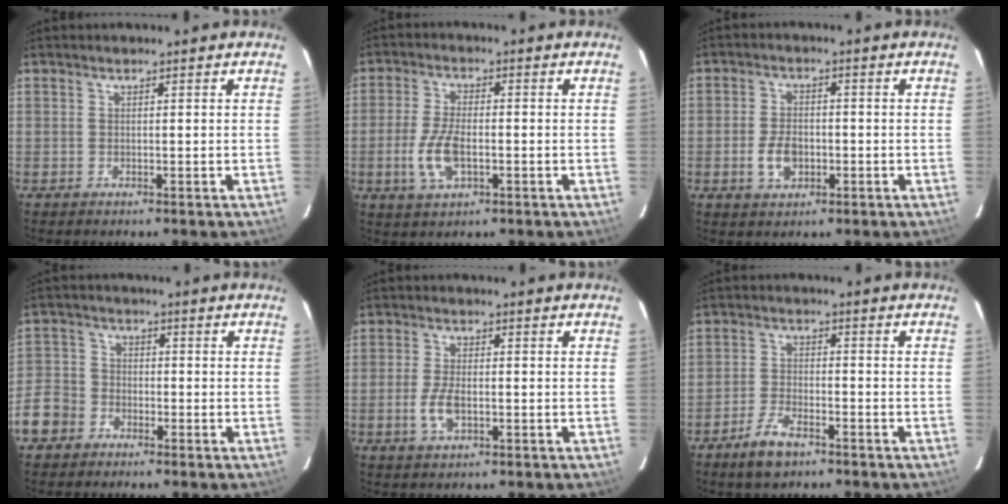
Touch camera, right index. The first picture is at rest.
{"total": 7.7, "force": [-2.1, 3.6, 6.5], "torque": [-0.144, -0.004, -0.039]}
{"total": 5.3, "force": [-1.7, 2.9, 4.1], "torque": [-0.089, -0.001, -0.029]}
{"total": 9.0, "force": [-4.8, 7.1, 2.8], "torque": [-0.073, 0.023, -0.098]}
{"total": 4.8, "force": [-1.5, 2.3, 4.0], "torque": [-0.090, -0.003, -0.027]}
{"total": 6.3, "force": [-4.4, 2.7, 3.6], "torque": [-0.094, -0.002, -0.083]}